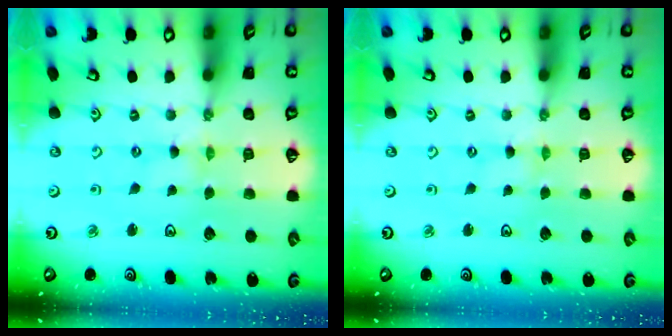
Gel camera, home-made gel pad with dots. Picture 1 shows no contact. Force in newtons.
{"total": 0.0}